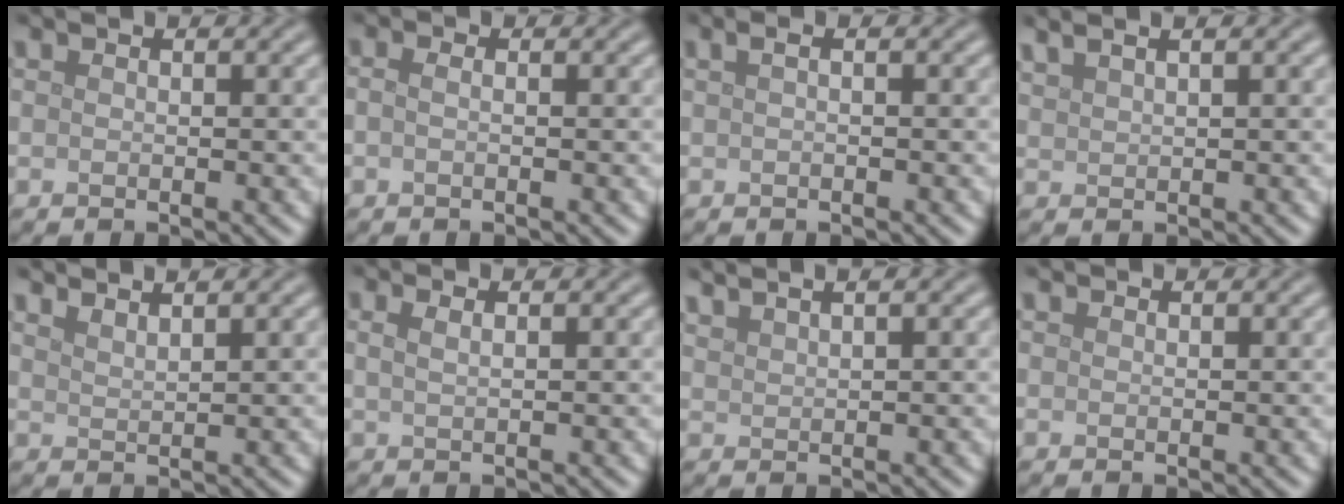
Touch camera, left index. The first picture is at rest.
{"total": 1.6, "force": [0.3, 0.9, 1.2], "torque": [-0.015, 0.000, -0.015]}
{"total": 1.0, "force": [0.3, 0.3, 1.0], "torque": [-0.021, 0.005, 0.001]}
{"total": 3.0, "force": [2.2, 1.0, 1.7], "torque": [-0.016, 0.013, 0.020]}
{"total": 2.7, "force": [2.4, 0.6, 1.0], "torque": [0.002, 0.006, 0.023]}
{"total": 2.0, "force": [1.0, 0.9, 1.4], "torque": [-0.011, 0.002, 0.000]}
{"total": 3.5, "force": [2.7, 1.1, 1.9], "torque": [-0.012, 0.020, 0.022]}
{"total": 0.5, "force": [0.5, 0.2, 0.0], "torque": [0.001, 0.000, 0.008]}